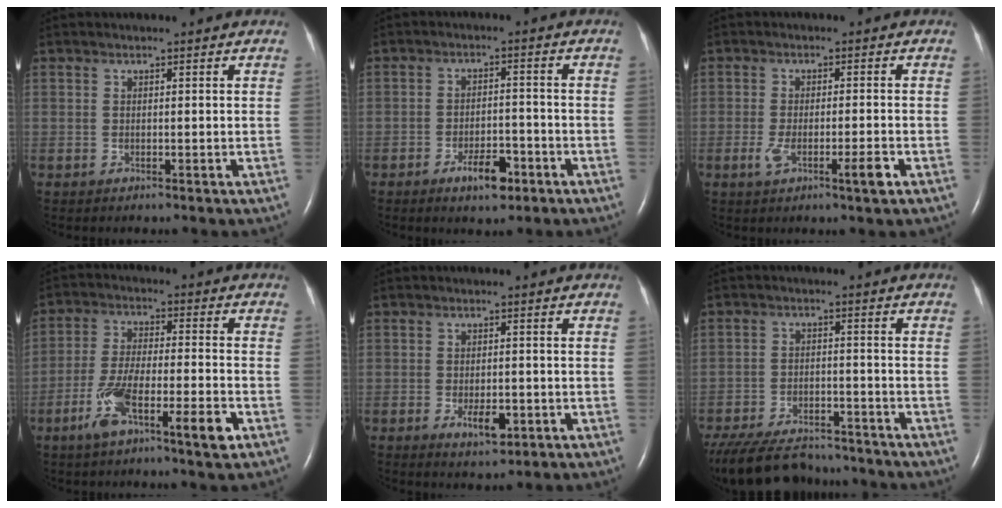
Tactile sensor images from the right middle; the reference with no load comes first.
{"total": 5.2, "force": [-3.1, 2.0, 3.7], "torque": [-0.062, 0.001, -0.046]}
{"total": 4.8, "force": [-2.1, 0.5, 4.3], "torque": [-0.079, -0.006, -0.036]}
{"total": 10.3, "force": [-5.1, 1.4, 8.9], "torque": [-0.169, -0.002, -0.088]}
{"total": 4.1, "force": [-1.7, 1.7, 3.4], "torque": [-0.058, -0.002, -0.018]}
{"total": 17.1, "force": [-14.7, 5.3, 6.8], "torque": [-0.176, -0.026, -0.222]}